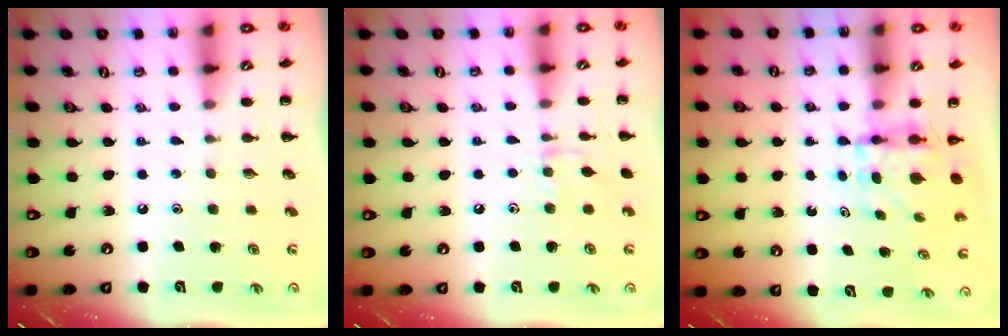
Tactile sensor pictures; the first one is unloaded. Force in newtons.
{"total": 6.0, "press": 5.7, "slide": 1.8}
{"total": 3.9, "press": 3.8, "slide": 0.3}